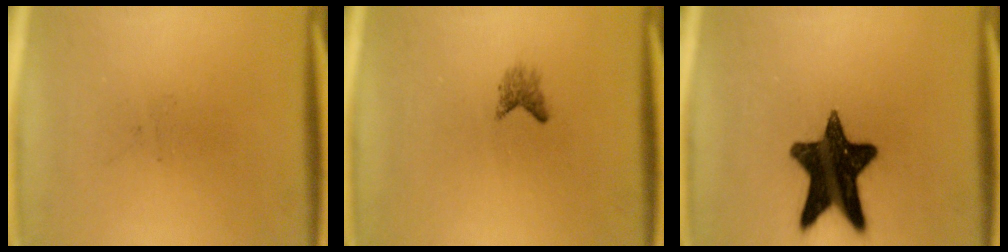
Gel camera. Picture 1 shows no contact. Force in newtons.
{"total": 1.4}
{"total": 15.6}